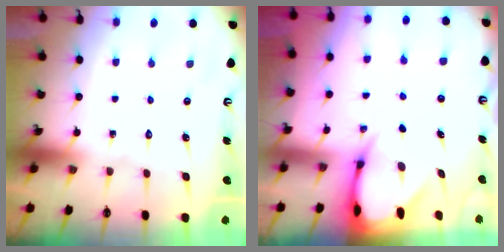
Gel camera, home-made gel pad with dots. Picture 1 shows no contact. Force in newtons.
{"total": 4.1, "press": 4.0, "slide": 0.4}